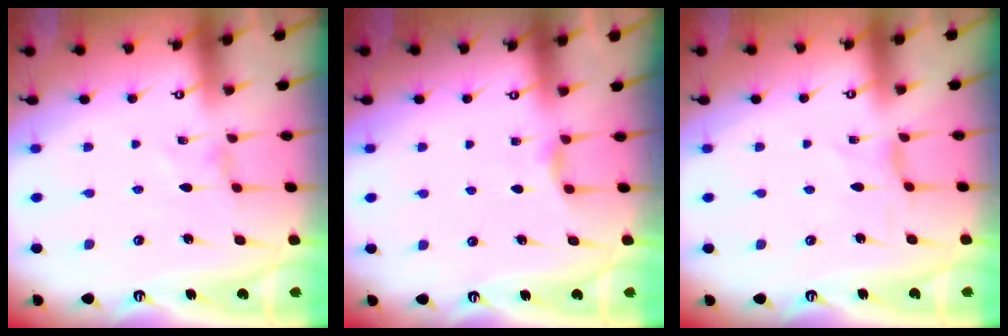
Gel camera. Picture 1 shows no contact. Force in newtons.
{"total": 2.6, "press": 2.5, "slide": 0.4}
{"total": 0.0}